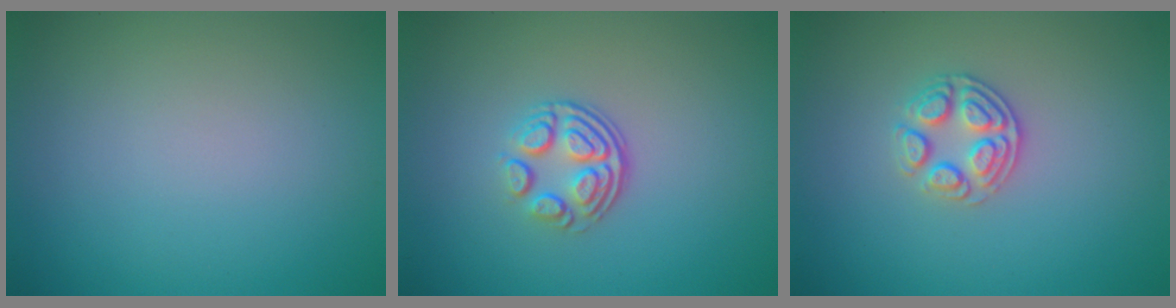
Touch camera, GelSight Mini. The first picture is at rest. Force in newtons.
{"total": 3.5, "press": 2.4, "slide": 2.6}
{"total": 2.6, "press": 2.5, "slide": 0.9}